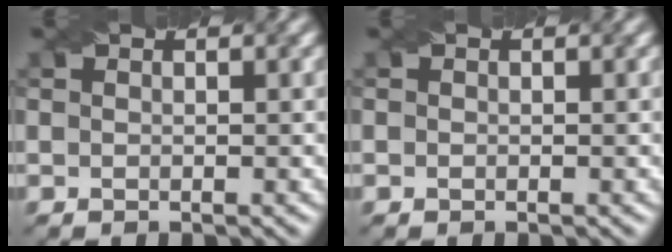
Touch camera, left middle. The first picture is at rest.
{"total": 0.0}